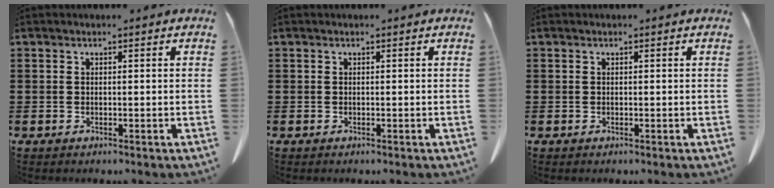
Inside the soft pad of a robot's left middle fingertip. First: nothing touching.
{"total": 0.0}
{"total": 0.0}